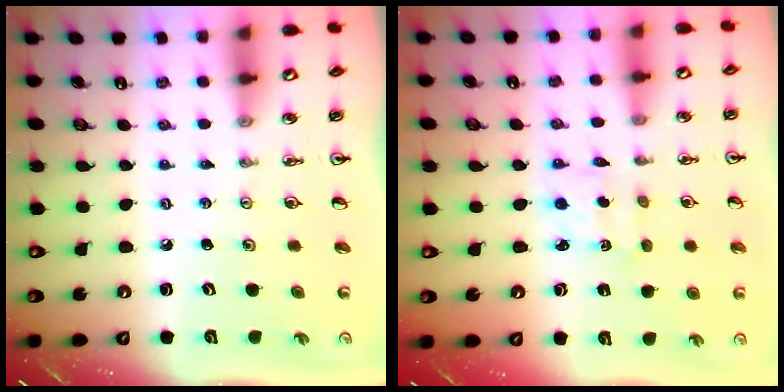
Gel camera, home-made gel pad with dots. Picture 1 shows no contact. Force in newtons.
{"total": 2.3, "press": 2.1, "slide": 0.8}